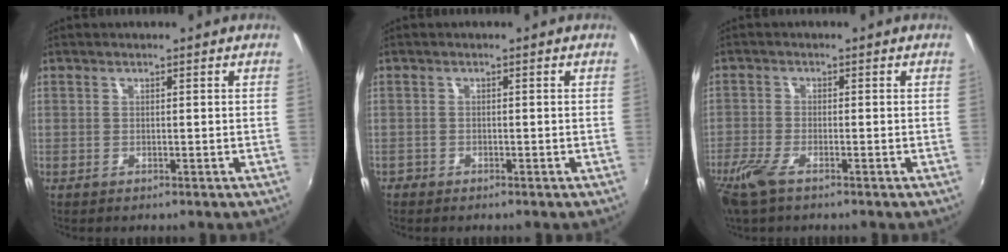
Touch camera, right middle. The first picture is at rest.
{"total": 1.1, "force": [-0.9, 0.7, 0.0], "torque": [-0.006, -0.003, -0.019]}
{"total": 5.7, "force": [-3.9, 1.6, 3.9], "torque": [-0.100, -0.017, -0.078]}